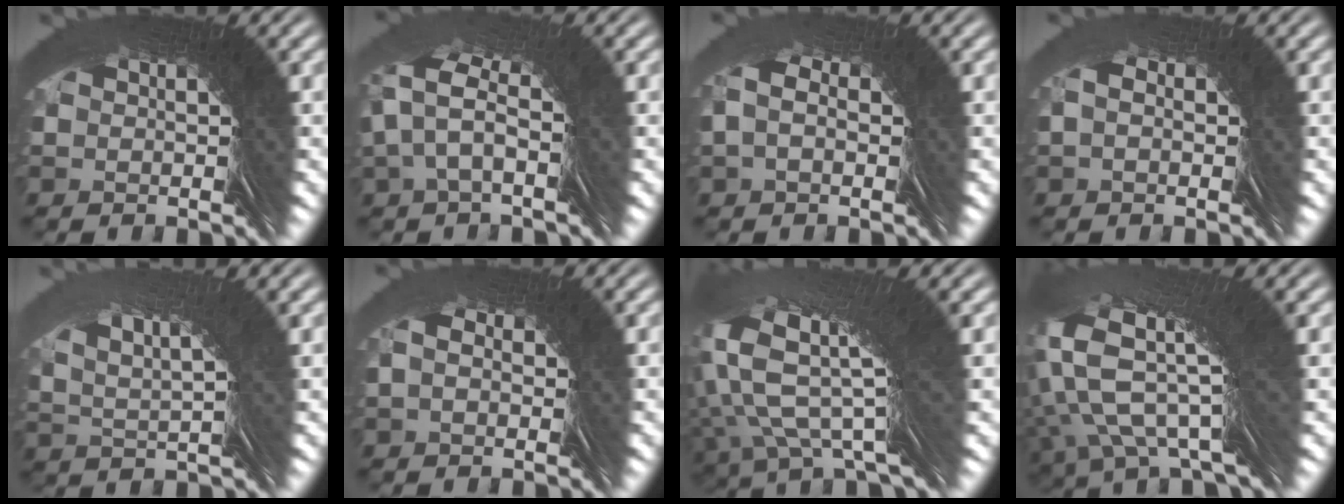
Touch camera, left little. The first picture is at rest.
{"total": 3.0, "force": [2.3, -1.6, -0.8], "torque": [0.000, 0.035, 0.031]}
{"total": 1.6, "force": [1.5, 0.3, 0.5], "torque": [-0.002, 0.021, 0.019]}
{"total": 0.9, "force": [0.9, -0.1, 0.2], "torque": [0.007, 0.016, 0.010]}
{"total": 6.7, "force": [4.9, -4.5, -0.4], "torque": [0.032, 0.054, 0.063]}
{"total": 1.3, "force": [1.2, 0.4, 0.3], "torque": [0.004, 0.018, 0.014]}
{"total": 5.8, "force": [4.2, -3.2, 2.5], "torque": [-0.059, 0.064, 0.052]}
{"total": 5.5, "force": [3.6, -2.5, 3.2], "torque": [-0.050, 0.062, 0.042]}